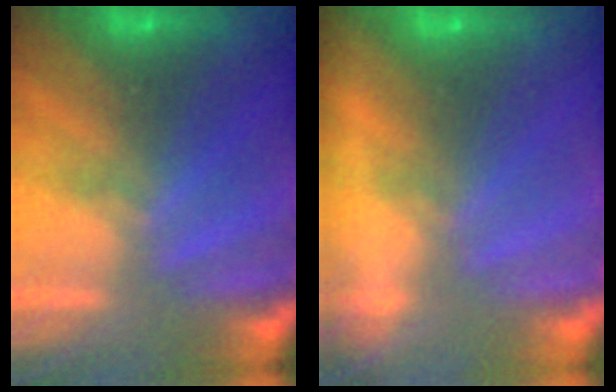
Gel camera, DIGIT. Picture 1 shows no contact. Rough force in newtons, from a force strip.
{"total": 11.5}